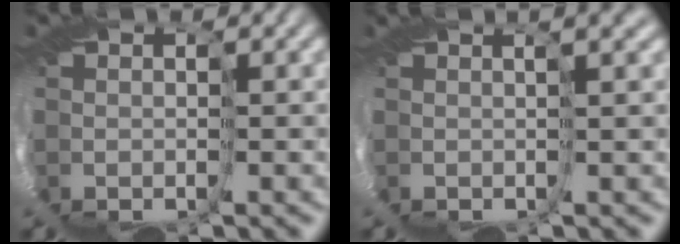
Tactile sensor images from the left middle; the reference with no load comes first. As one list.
[{"total": 3.2, "force": [0.1, -2.8, -1.4], "torque": [0.018, -0.003, 0.012]}]